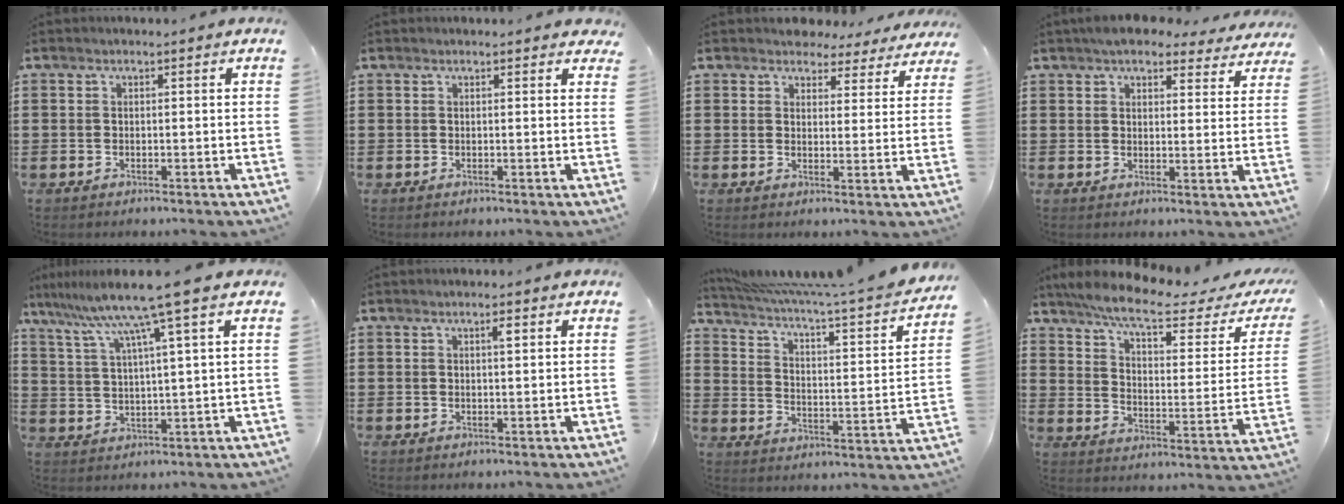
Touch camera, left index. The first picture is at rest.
{"total": 0.8, "force": [0.7, 0.2, 0.3], "torque": [0.000, 0.000, 0.011]}
{"total": 4.0, "force": [3.8, 1.2, 0.4], "torque": [-0.019, -0.014, 0.067]}
{"total": 5.3, "force": [4.7, 1.6, 1.7], "torque": [-0.042, -0.010, 0.087]}
{"total": 9.6, "force": [6.6, -1.2, 6.9], "torque": [-0.156, -0.028, 0.106]}
{"total": 1.4, "force": [0.6, 0.3, 1.3], "torque": [-0.017, -0.001, 0.007]}
{"total": 4.1, "force": [3.1, -0.4, 2.5], "torque": [-0.067, -0.039, 0.042]}
{"total": 7.6, "force": [5.9, 0.7, 4.7], "torque": [-0.111, -0.034, 0.095]}